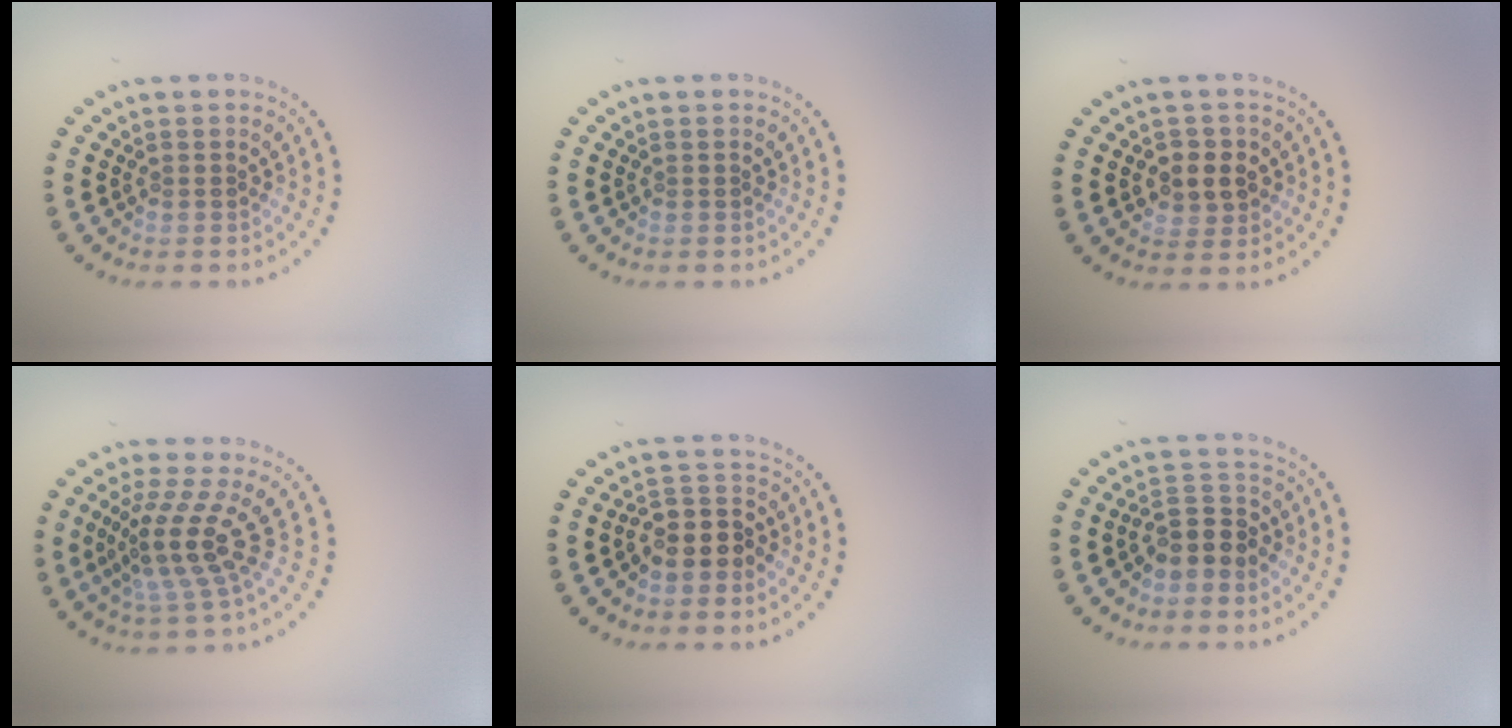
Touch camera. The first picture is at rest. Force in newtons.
{"total": 0.0}
{"total": 2.6, "press": 2.6, "slide": 0.7}
{"total": 4.2, "press": 2.9, "slide": 3.1}
{"total": 3.0, "press": 2.5, "slide": 1.6}
{"total": 3.0, "press": 2.7, "slide": 1.2}